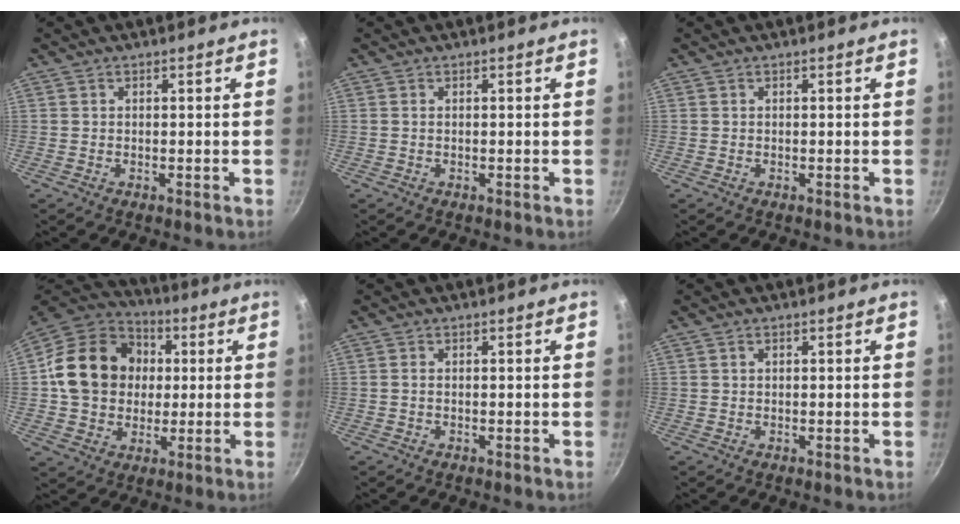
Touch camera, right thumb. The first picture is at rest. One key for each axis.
{"total": 0.0}
{"total": 0.0}
{"total": 18.9, "fx": 1.9, "fy": 15.7, "fz": 10.2, "tx": -0.153, "ty": 0.025, "tz": 0.027}
{"total": 0.7, "fx": -0.1, "fy": 0.4, "fz": 0.5, "tx": -0.010, "ty": 0.003, "tz": -0.004}
{"total": 0.7, "fx": 0.2, "fy": 0.6, "fz": 0.4, "tx": -0.005, "ty": 0.004, "tz": 0.004}